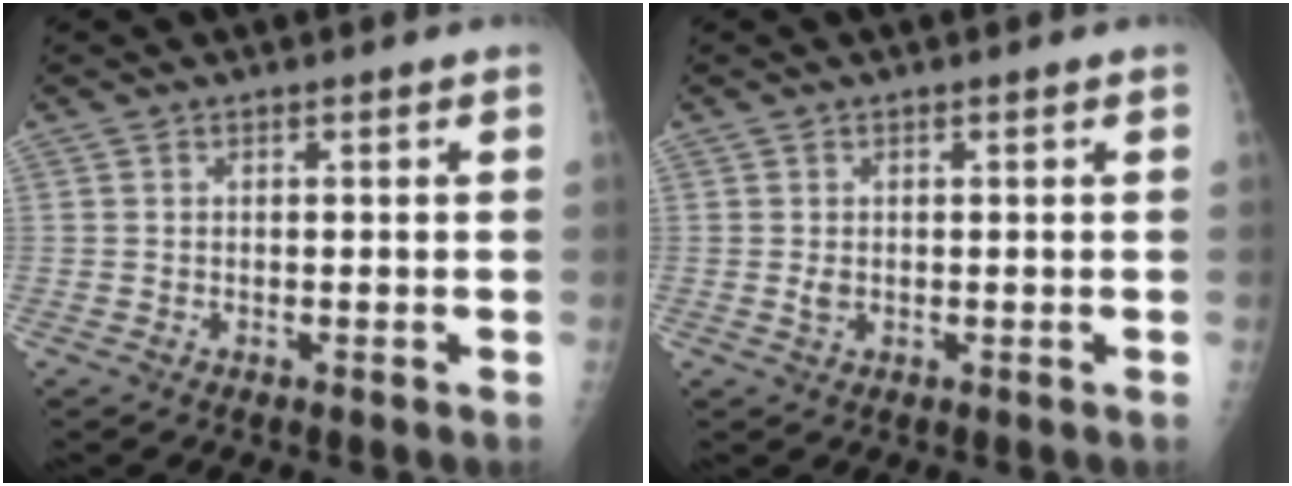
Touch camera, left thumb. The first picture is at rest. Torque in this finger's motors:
{"motor_torque": [0.47, 0.38, 0.29, 0.09, -0.01]}